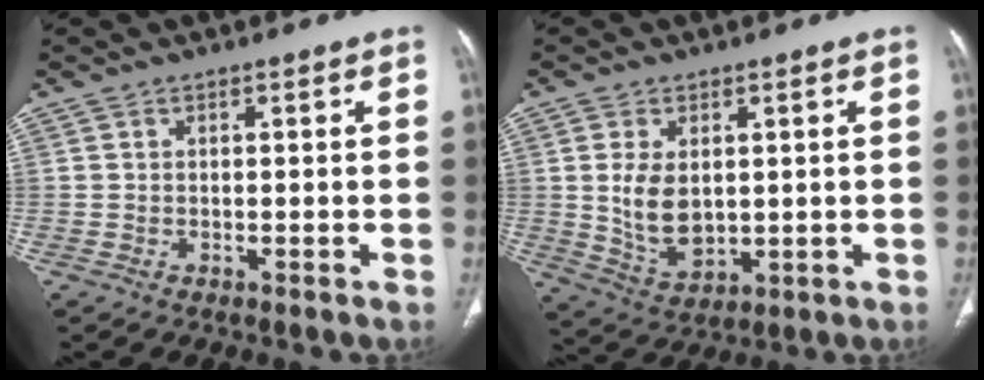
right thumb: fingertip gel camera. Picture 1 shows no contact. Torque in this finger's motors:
{"motor_torque": [-0.73, 0.55, -0.35, 0.17, 0.17]}